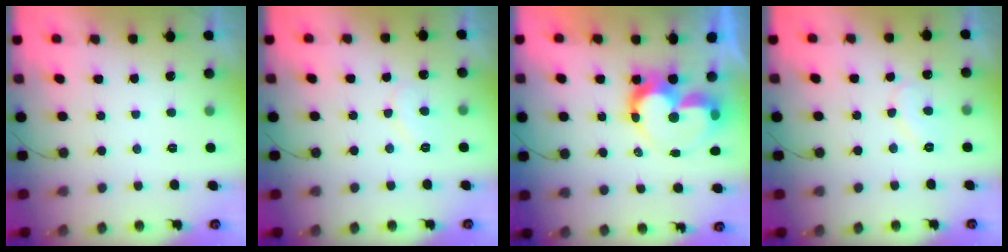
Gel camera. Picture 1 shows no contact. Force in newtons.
{"total": 7.3, "press": 7.3, "slide": 0.5}
{"total": 12.7, "press": 12.6, "slide": 0.9}
{"total": 8.3, "press": 8.3, "slide": 0.5}